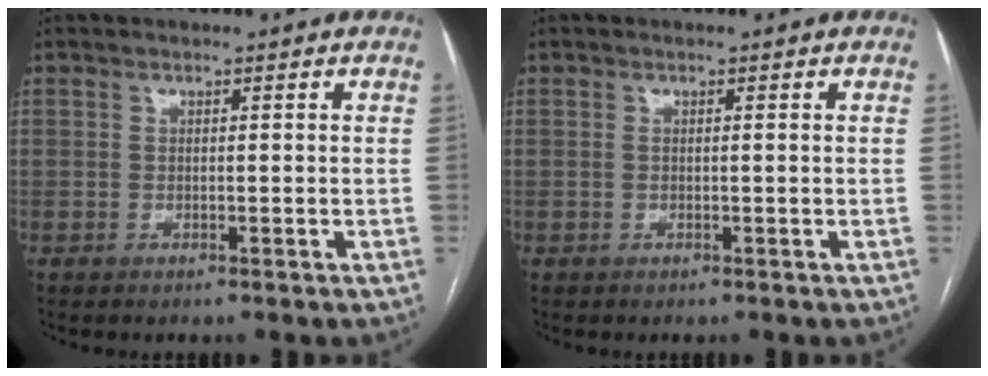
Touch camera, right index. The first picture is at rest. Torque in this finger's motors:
{"motor_torque": [-0.18, 0.02, 0.00, 0.00]}